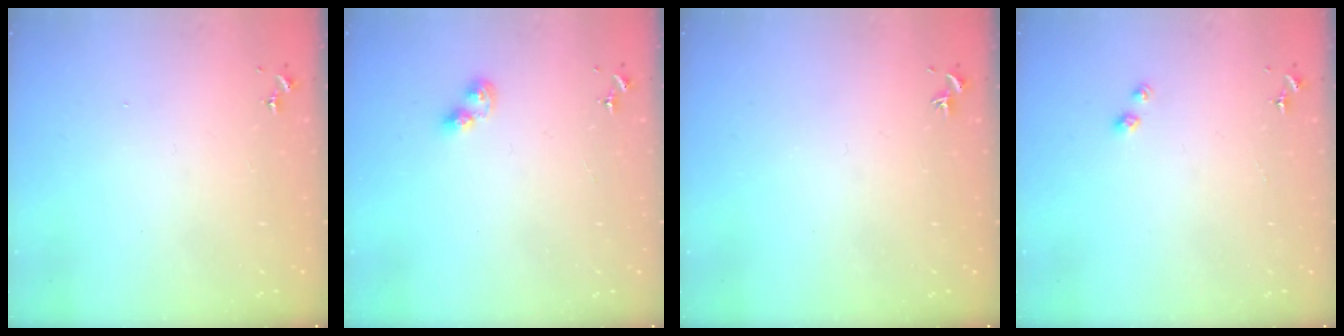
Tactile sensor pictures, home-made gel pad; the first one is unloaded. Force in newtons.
{"total": 5.6, "press": 5.5, "slide": 0.6}
{"total": 0.0}
{"total": 2.3, "press": 2.3, "slide": 0.3}